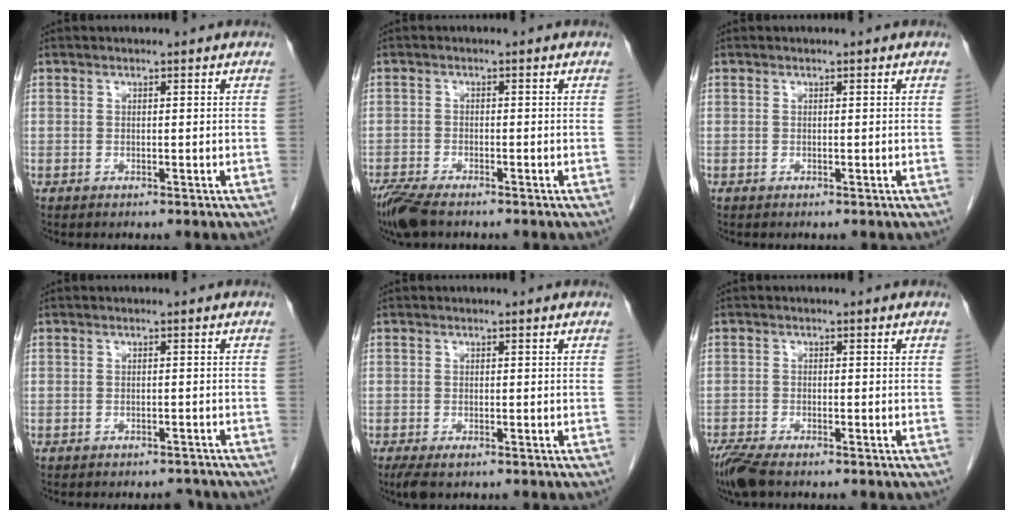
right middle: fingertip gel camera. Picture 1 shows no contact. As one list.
[{"total": 5.4, "force": [-4.2, 1.3, 3.1], "torque": [-0.064, -0.014, -0.078]}, {"total": 0.0}, {"total": 5.0, "force": [-4.6, 1.5, 1.1], "torque": [-0.010, 0.002, -0.053]}, {"total": 2.8, "force": [-1.8, 0.9, 1.9], "torque": [-0.039, -0.008, -0.029]}, {"total": 4.7, "force": [-3.7, 1.0, 2.7], "torque": [-0.059, -0.014, -0.069]}]